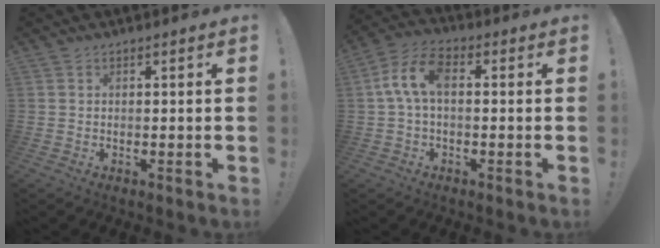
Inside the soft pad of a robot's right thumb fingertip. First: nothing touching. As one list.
[{"total": 8.9, "force": [0.8, 4.7, 7.5], "torque": [-0.157, 0.008, 0.019]}]